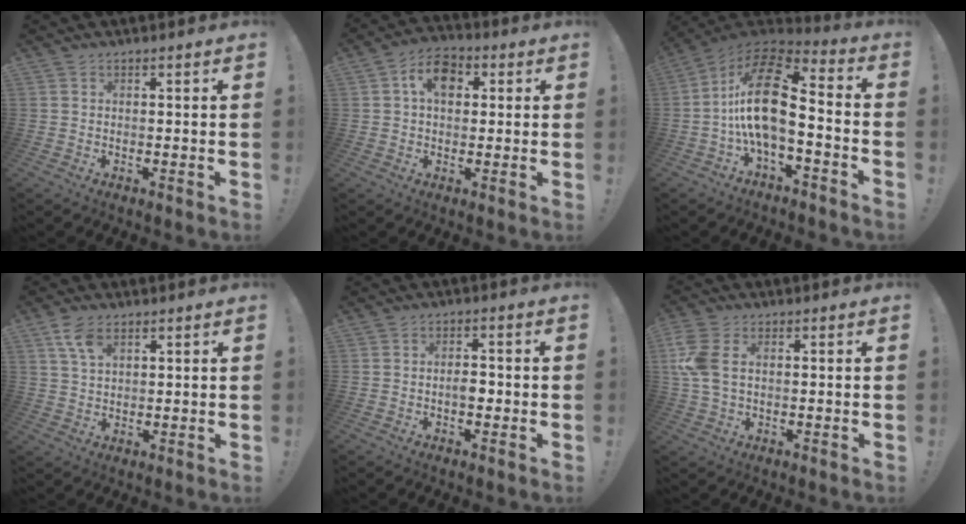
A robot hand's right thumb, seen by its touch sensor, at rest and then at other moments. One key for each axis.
{"total": 9.1, "fx": 2.5, "fy": 6.1, "fz": 6.2, "tx": -0.092, "ty": 0.008, "tz": 0.046}
{"total": 19.2, "fx": -0.8, "fy": 8.9, "fz": 17.1, "tx": -0.326, "ty": 0.014, "tz": -0.013}
{"total": 6.6, "fx": 3.9, "fy": 3.5, "fz": 4.0, "tx": -0.076, "ty": -0.012, "tz": 0.074}
{"total": 3.5, "fx": -1.2, "fy": 1.9, "fz": 2.7, "tx": -0.043, "ty": 0.010, "tz": -0.021}
{"total": 8.1, "fx": 1.3, "fy": 4.9, "fz": 6.2, "tx": -0.150, "ty": 0.004, "tz": 0.026}